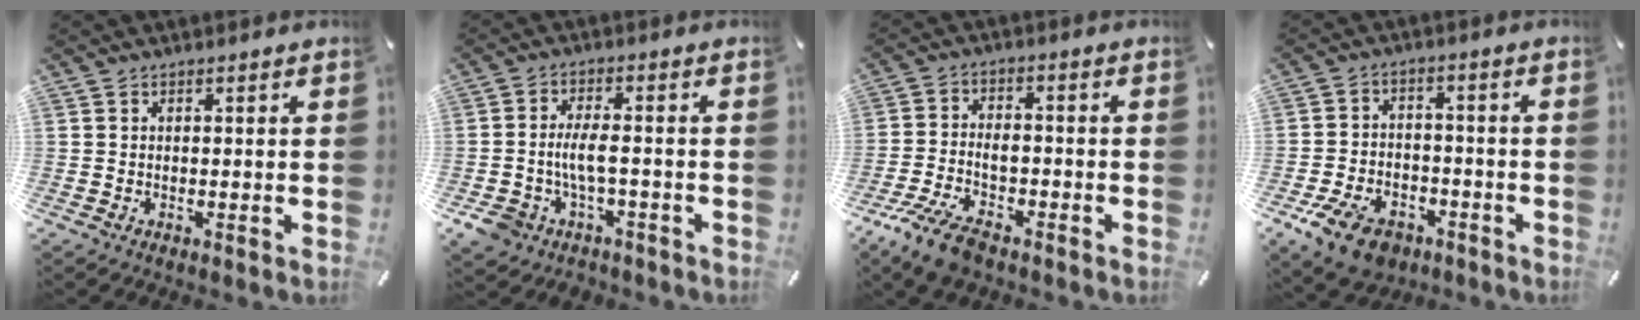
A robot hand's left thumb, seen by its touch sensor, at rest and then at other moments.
{"total": 6.9, "force": [-2.1, 4.0, 5.1], "torque": [-0.113, 0.006, -0.041]}
{"total": 8.3, "force": [-4.9, 4.4, 5.1], "torque": [-0.110, 0.014, -0.092]}
{"total": 9.7, "force": [-5.9, 6.1, 4.7], "torque": [-0.093, 0.037, -0.104]}